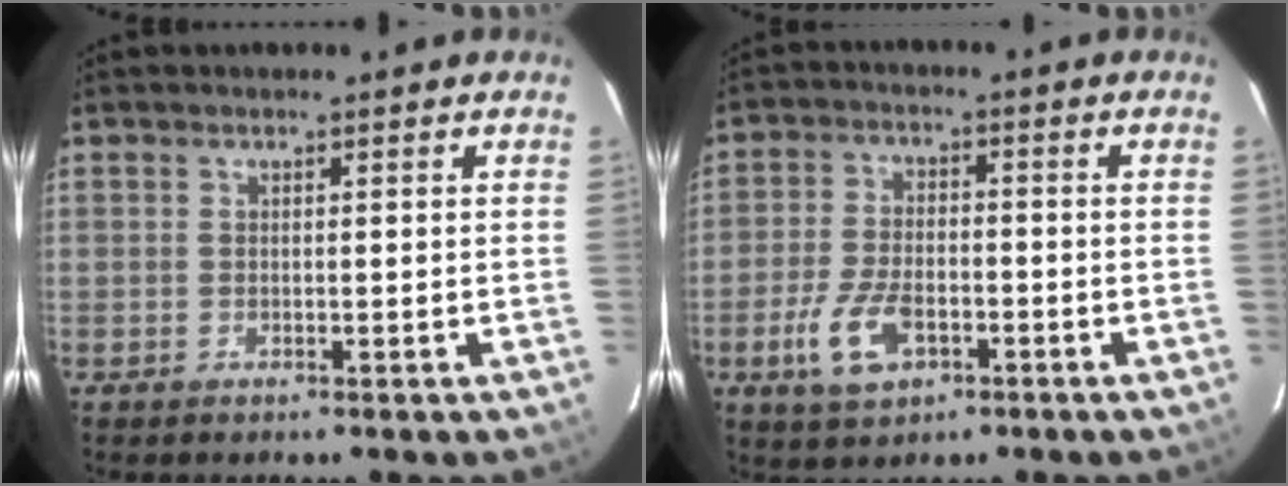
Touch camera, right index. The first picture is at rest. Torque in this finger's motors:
{"motor_torque": [0.31, -0.15, 0.18, 0.06]}